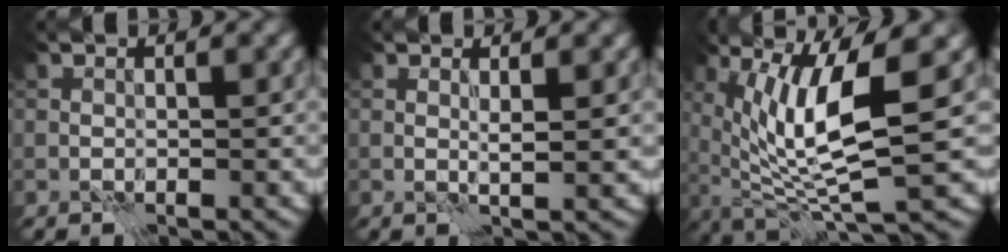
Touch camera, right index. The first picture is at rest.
{"total": 1.1, "force": [0.5, -0.5, 0.8], "torque": [-0.013, 0.000, 0.006]}
{"total": 7.6, "force": [2.2, 1.3, 7.1], "torque": [-0.132, -0.003, 0.043]}